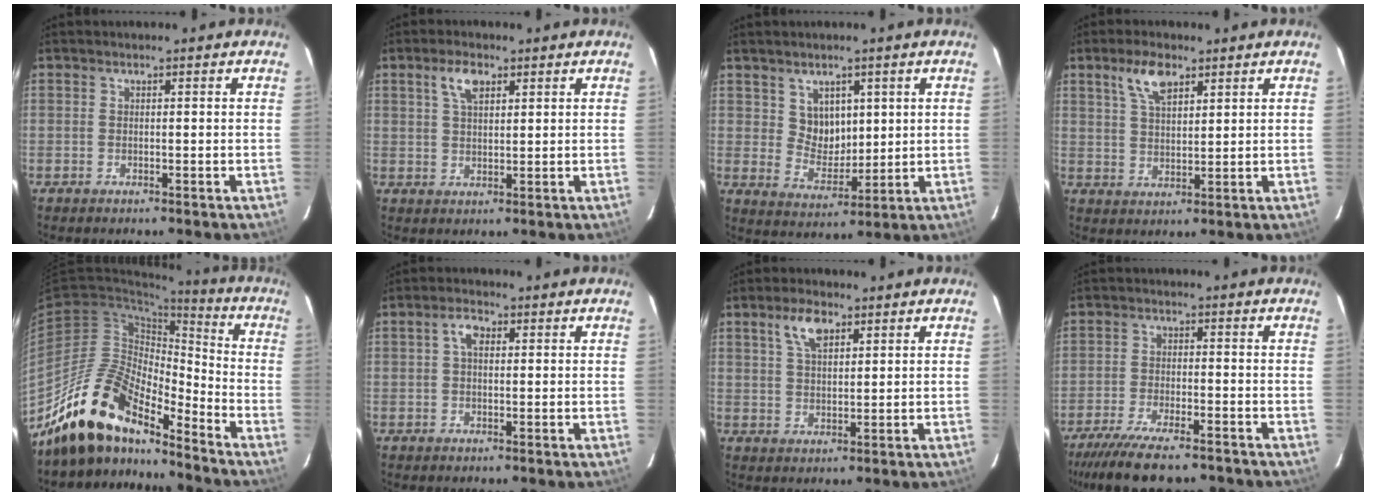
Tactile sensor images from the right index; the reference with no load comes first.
{"total": 4.5, "force": [2.3, 2.0, 3.2], "torque": [-0.059, 0.009, 0.044]}
{"total": 6.4, "force": [2.8, 5.1, 2.8], "torque": [-0.043, 0.001, 0.062]}
{"total": 6.4, "force": [3.8, 2.7, 4.3], "torque": [-0.080, 0.009, 0.074]}
{"total": 16.1, "force": [-13.8, 4.6, 6.9], "torque": [-0.131, 0.012, -0.259]}
{"total": 2.8, "force": [0.7, 1.6, 2.2], "torque": [-0.043, 0.010, 0.012]}
{"total": 5.5, "force": [3.1, 2.4, 3.8], "torque": [-0.069, 0.010, 0.058]}
{"total": 13.4, "force": [-11.0, 3.2, 6.9], "torque": [-0.154, -0.033, -0.181]}